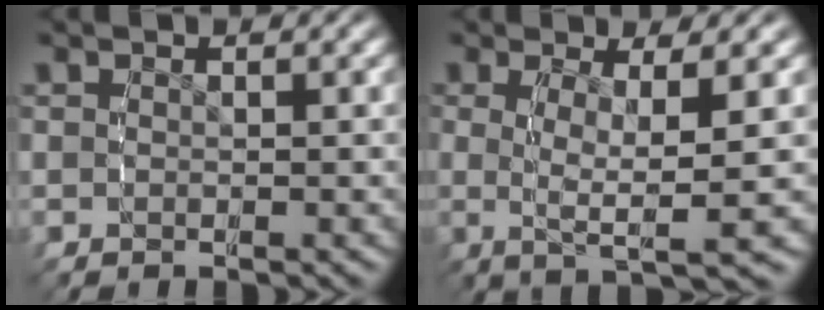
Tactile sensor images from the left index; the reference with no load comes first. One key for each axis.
{"total": 7.3, "fx": -1.0, "fy": 2.6, "fz": 6.7, "tx": -0.105, "ty": -0.018, "tz": -0.007}